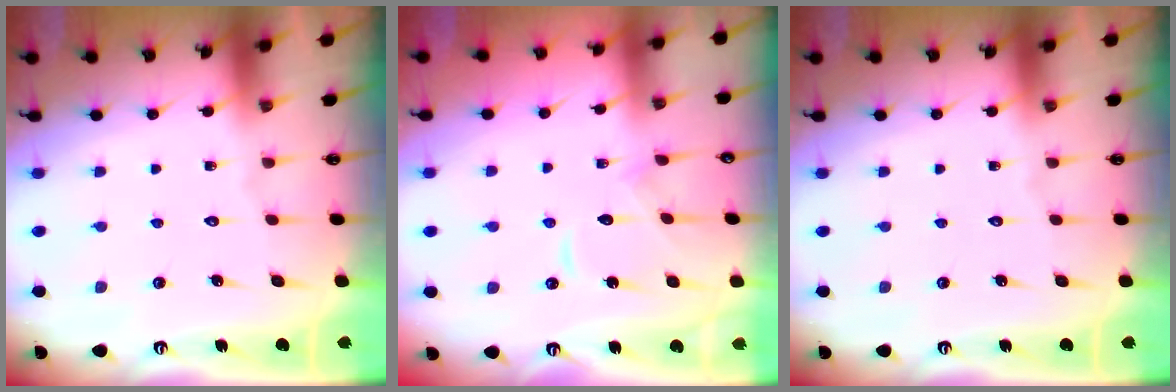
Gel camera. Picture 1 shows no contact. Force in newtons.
{"total": 9.3, "press": 9.2, "slide": 0.5}
{"total": 0.0}